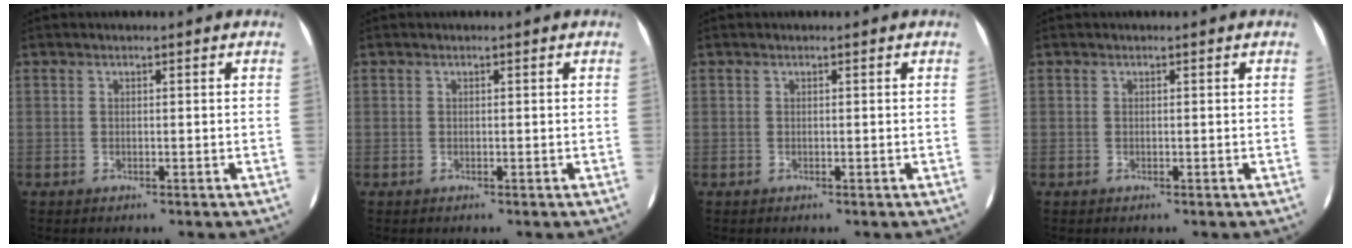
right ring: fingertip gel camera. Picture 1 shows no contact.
{"total": 0.0}
{"total": 0.0}
{"total": 0.0}